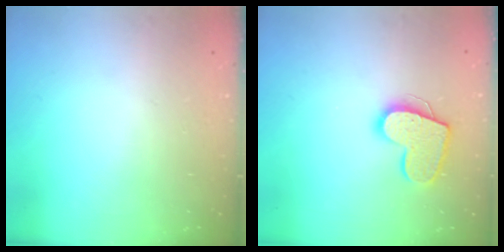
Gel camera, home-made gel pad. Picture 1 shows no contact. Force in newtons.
{"total": 13.5, "press": 13.5, "slide": 0.9}